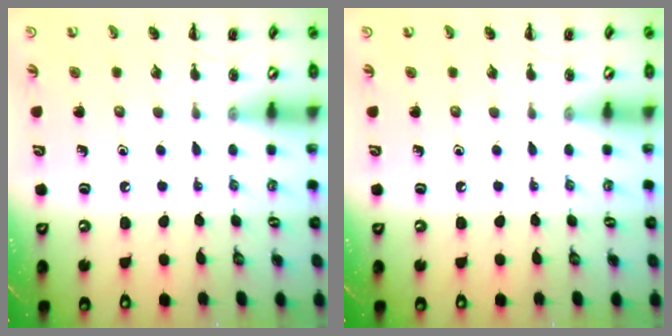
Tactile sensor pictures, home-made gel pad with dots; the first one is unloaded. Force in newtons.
{"total": 0.0}